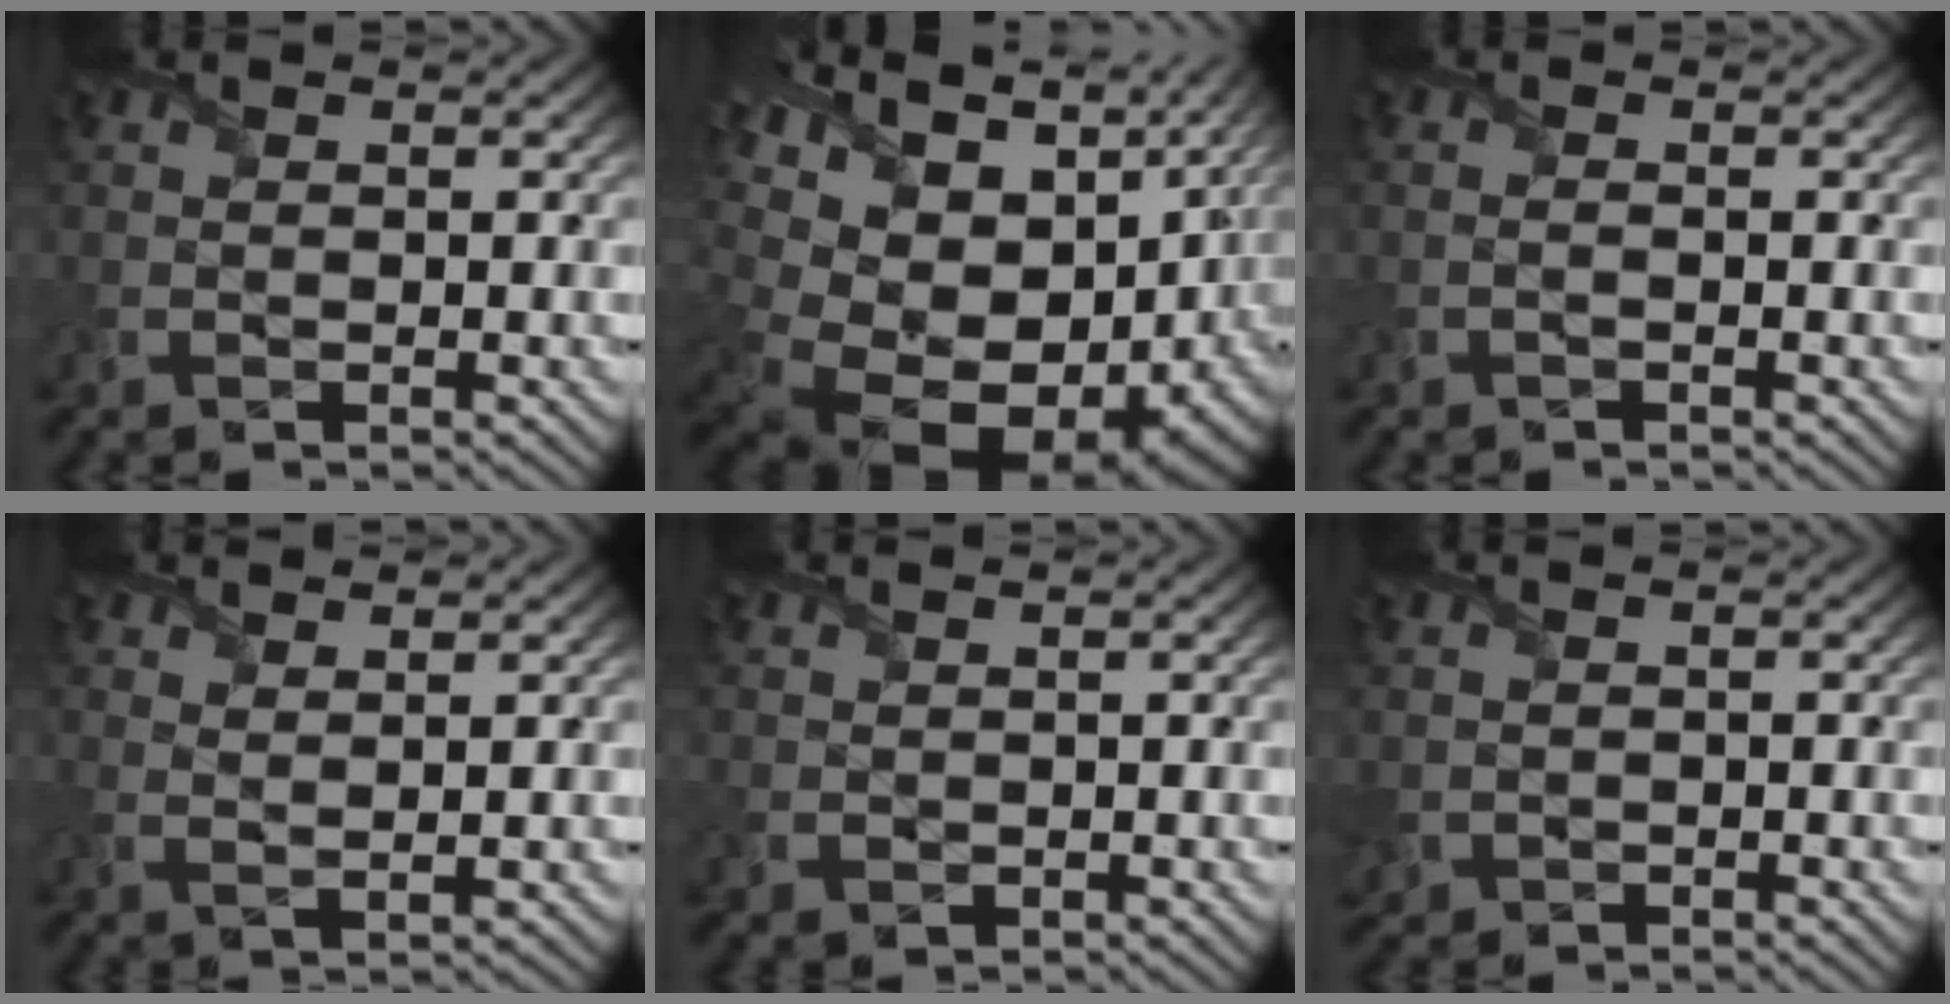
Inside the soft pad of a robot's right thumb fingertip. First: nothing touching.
{"total": 20.2, "force": [-2.6, 13.4, 14.8], "torque": [-0.288, -0.055, 0.003]}
{"total": 0.7, "force": [-0.6, -0.3, 0.3], "torque": [-0.006, 0.002, -0.012]}
{"total": 2.5, "force": [2.2, 0.2, 1.2], "torque": [-0.029, -0.003, 0.042]}
{"total": 0.7, "force": [0.6, 0.2, 0.1], "torque": [-0.010, -0.002, 0.015]}
{"total": 0.9, "force": [0.3, 0.8, 0.3], "torque": [-0.020, -0.002, 0.004]}